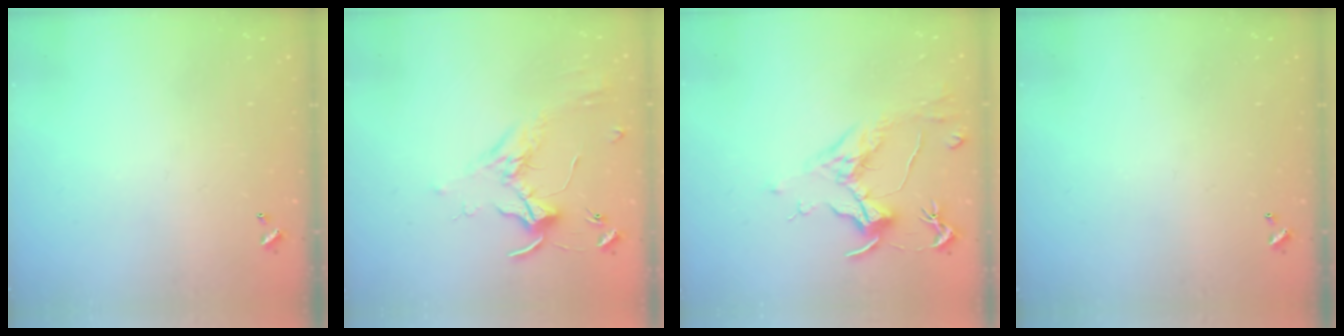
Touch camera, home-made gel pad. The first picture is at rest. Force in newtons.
{"total": 1.8, "press": 1.8, "slide": 0.4}
{"total": 1.8, "press": 1.6, "slide": 0.9}
{"total": 0.0}